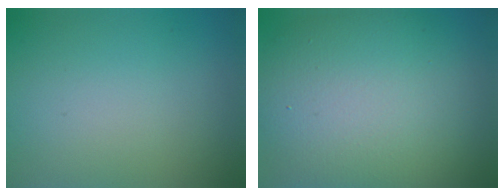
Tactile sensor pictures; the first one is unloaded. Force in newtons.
{"total": 12.9, "press": 12.8, "slide": 1.2}